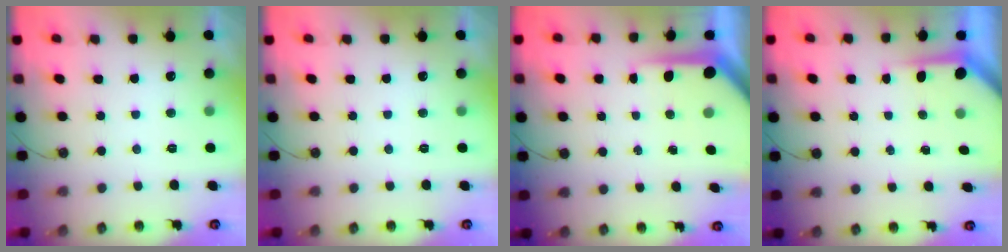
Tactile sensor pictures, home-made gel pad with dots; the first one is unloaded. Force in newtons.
{"total": 0.0}
{"total": 7.4, "press": 7.4, "slide": 0.7}
{"total": 3.8, "press": 3.8, "slide": 0.4}